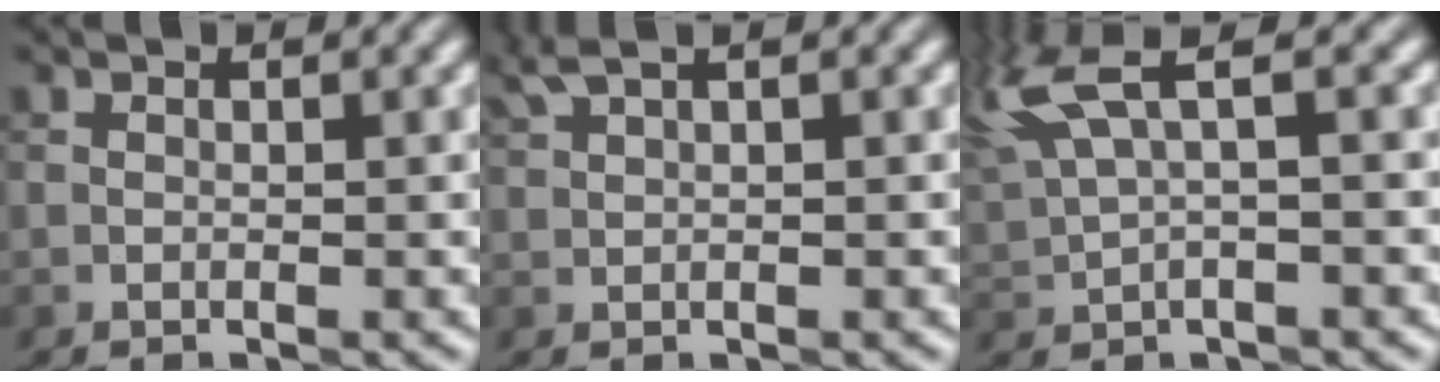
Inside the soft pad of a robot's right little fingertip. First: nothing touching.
{"total": 2.3, "force": [1.8, 0.2, 1.4], "torque": [-0.037, 0.012, 0.043]}
{"total": 6.1, "force": [3.2, 1.4, 5.0], "torque": [-0.125, 0.019, 0.065]}